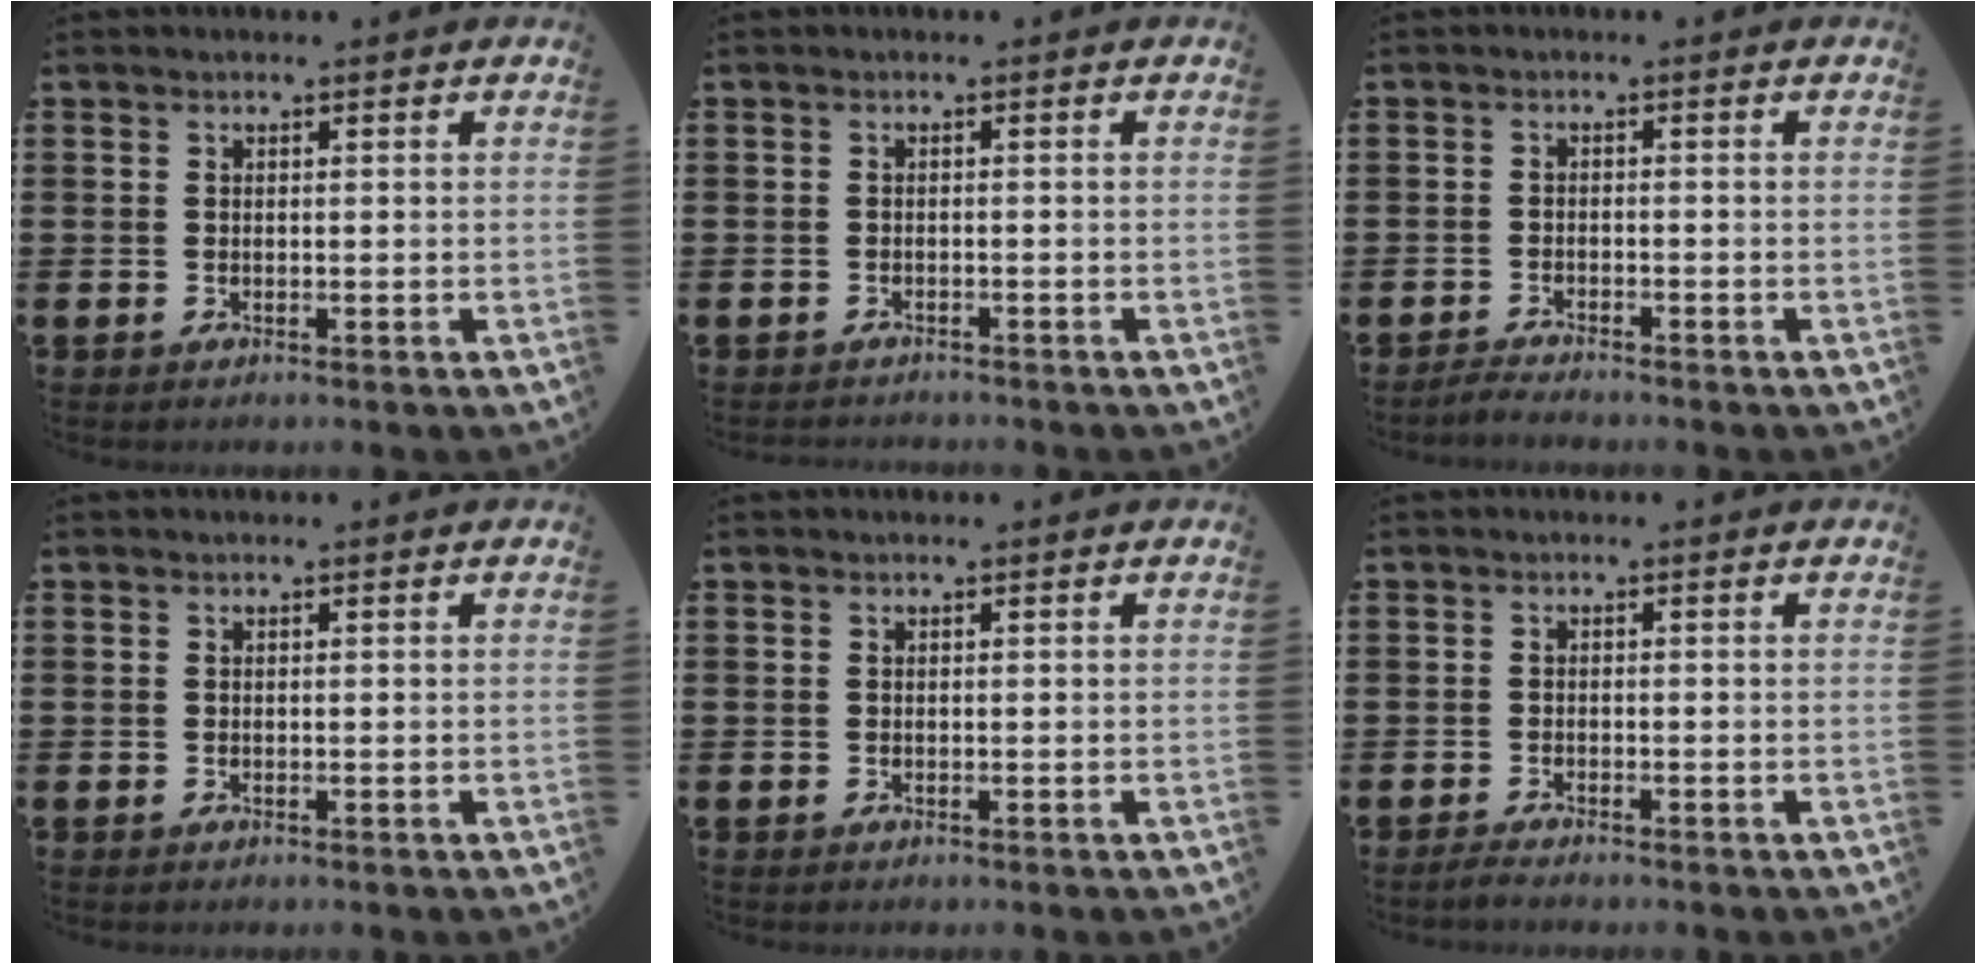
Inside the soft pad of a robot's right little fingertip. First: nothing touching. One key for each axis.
{"total": 0.7, "fx": -0.7, "fy": 0.0, "fz": -0.1, "tx": -0.001, "ty": 0.000, "tz": -0.016}
{"total": 1.3, "fx": -1.2, "fy": 0.0, "fz": 0.5, "tx": -0.010, "ty": 0.000, "tz": -0.023}
{"total": 0.0}
{"total": 0.0}
{"total": 1.0, "fx": -0.8, "fy": 0.0, "fz": 0.5, "tx": -0.010, "ty": -0.002, "tz": -0.016}